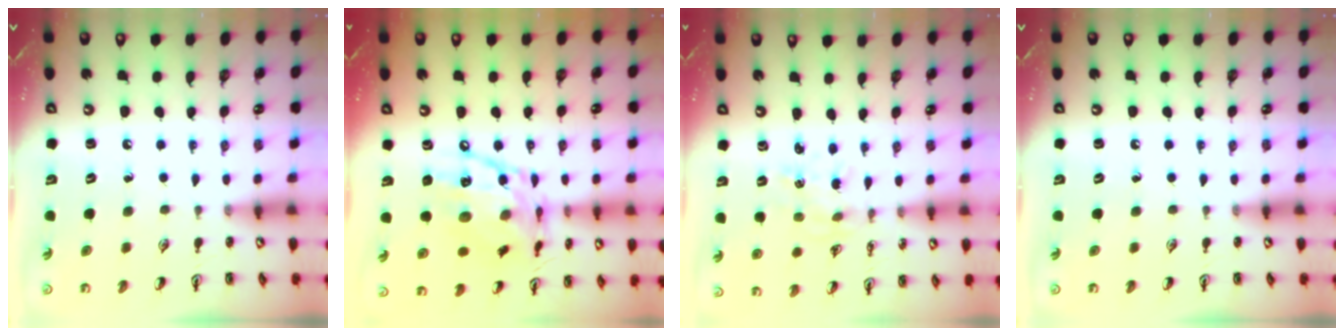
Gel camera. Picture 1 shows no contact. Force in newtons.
{"total": 15.1, "press": 15.1, "slide": 1.1}
{"total": 0.5, "press": 0.5, "slide": 0.1}
{"total": 0.0}